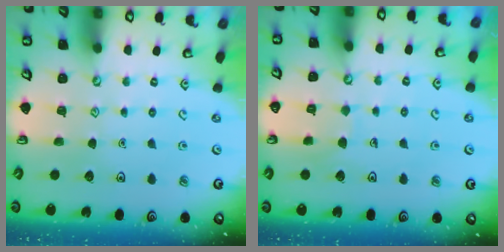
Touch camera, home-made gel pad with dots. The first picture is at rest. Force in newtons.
{"total": 5.7, "press": 5.7, "slide": 0.5}